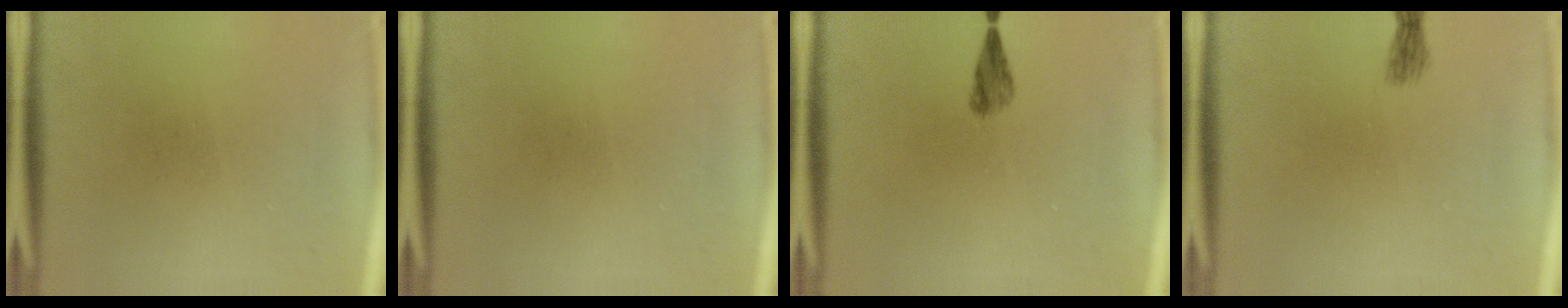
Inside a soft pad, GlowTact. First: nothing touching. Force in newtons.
{"total": 0.0}
{"total": 2.2}
{"total": 1.4}